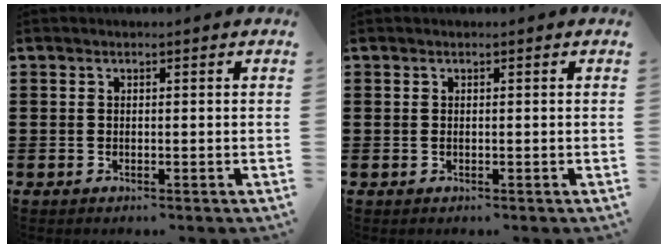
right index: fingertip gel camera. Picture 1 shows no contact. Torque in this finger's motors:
{"motor_torque": [1.35, 0.79, 0.01, 0.01]}